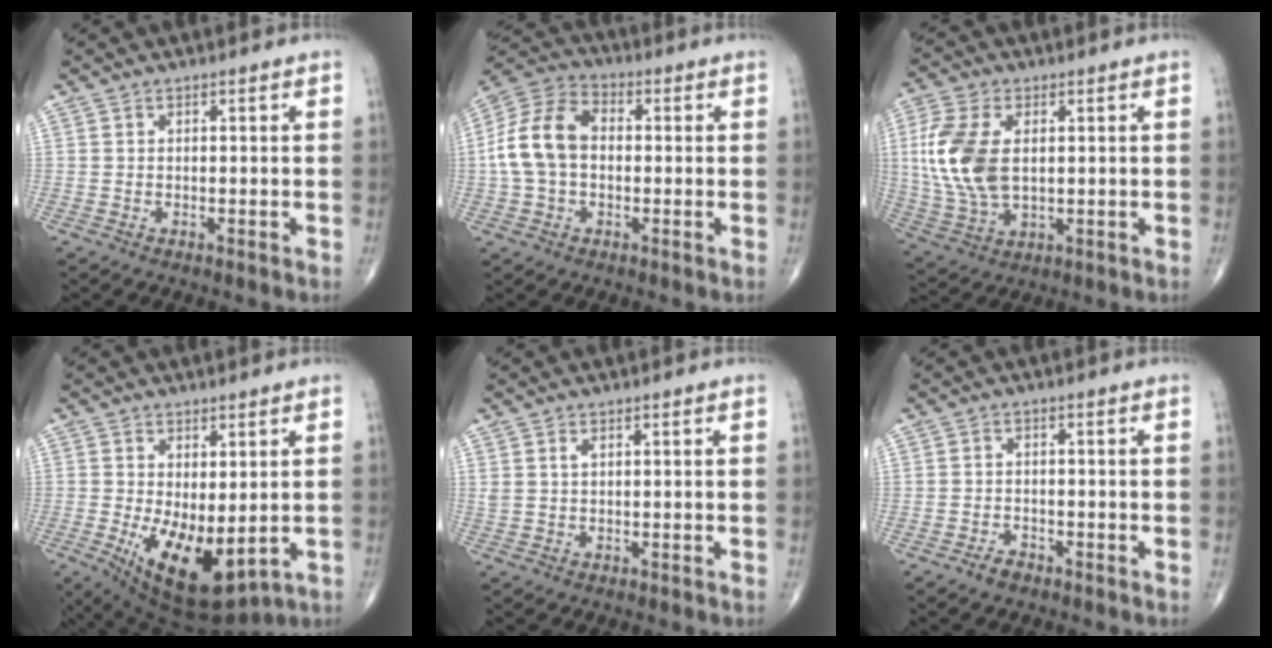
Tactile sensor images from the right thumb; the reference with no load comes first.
{"total": 12.2, "force": [-0.1, 8.4, 8.8], "torque": [-0.175, 0.036, -0.011]}
{"total": 14.2, "force": [1.7, 8.2, 11.4], "torque": [-0.256, -0.004, 0.038]}
{"total": 12.8, "force": [-2.3, 6.1, 11.0], "torque": [-0.178, -0.026, -0.012]}
{"total": 1.3, "force": [0.7, 0.5, 1.0], "torque": [-0.023, 0.006, 0.018]}
{"total": 2.3, "force": [-1.7, 1.3, 0.9], "torque": [-0.017, 0.007, -0.029]}